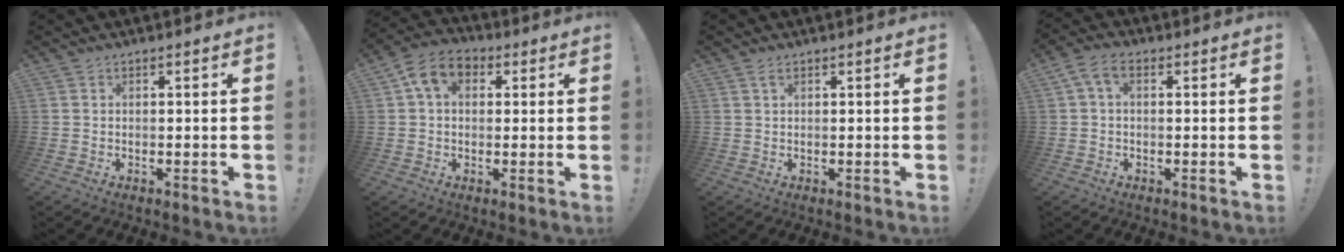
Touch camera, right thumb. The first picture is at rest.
{"total": 8.6, "force": [2.8, 6.1, 5.5], "torque": [-0.090, 0.006, 0.055]}
{"total": 1.3, "force": [0.7, 0.6, 0.9], "torque": [-0.014, 0.000, 0.012]}
{"total": 4.9, "force": [1.0, 2.7, 4.0], "torque": [-0.085, 0.004, 0.020]}